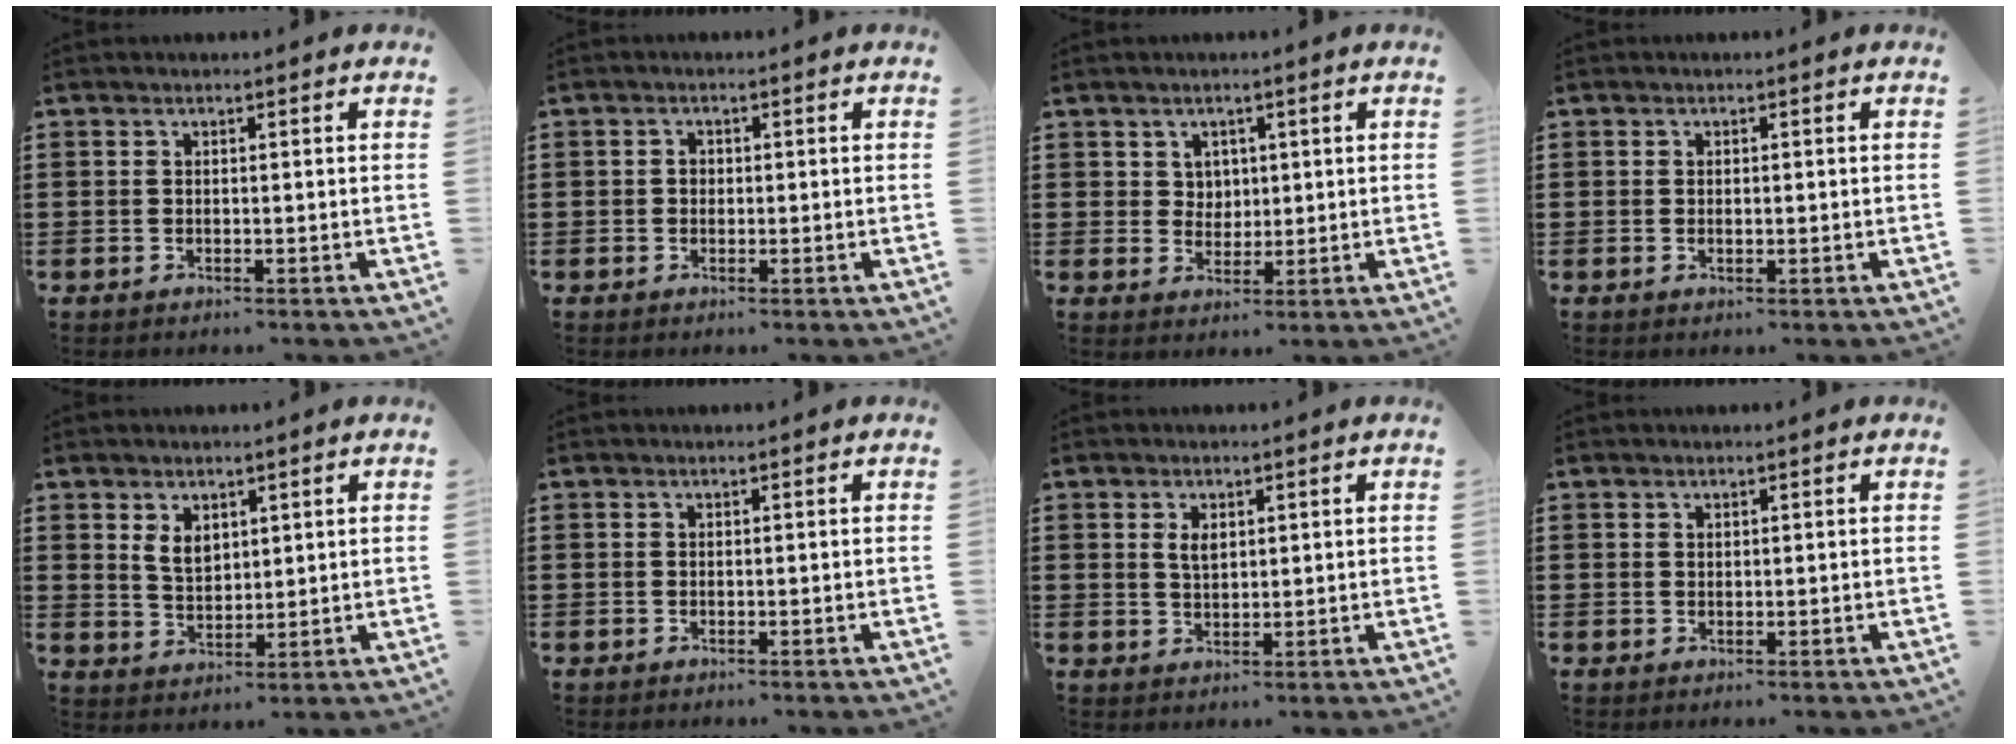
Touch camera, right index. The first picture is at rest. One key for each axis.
{"total": 1.1, "fx": 0.0, "fy": 0.9, "fz": 0.6, "tx": -0.014, "ty": 0.005, "tz": -0.001}
{"total": 3.0, "fx": 1.5, "fy": 2.5, "fz": 0.7, "tx": -0.024, "ty": 0.010, "tz": 0.027}
{"total": 0.7, "fx": 0.0, "fy": 0.4, "fz": 0.6, "tx": -0.012, "ty": 0.002, "tz": 0.000}
{"total": 3.7, "fx": 1.8, "fy": 2.4, "fz": 2.1, "tx": -0.041, "ty": 0.005, "tz": 0.032}
{"total": 0.0}
{"total": 2.4, "fx": 0.9, "fy": 1.3, "fz": 1.8, "tx": -0.039, "ty": 0.004, "tz": 0.016}
{"total": 0.6, "fx": 0.4, "fy": 0.4, "fz": 0.1, "tx": -0.004, "ty": 0.002, "tz": 0.009}